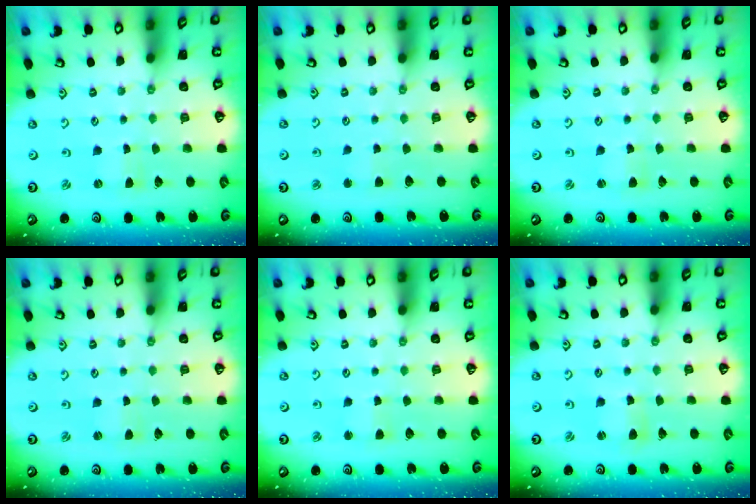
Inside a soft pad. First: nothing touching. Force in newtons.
{"total": 2.7, "press": 2.6, "slide": 0.4}
{"total": 2.4, "press": 2.4, "slide": 0.3}
{"total": 1.1, "press": 1.0, "slide": 0.2}
{"total": 2.6, "press": 2.6, "slide": 0.4}
{"total": 2.3, "press": 2.2, "slide": 0.3}